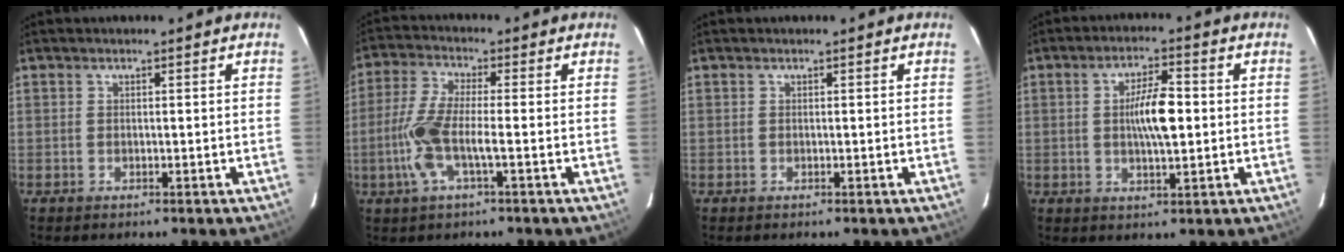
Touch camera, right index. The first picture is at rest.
{"total": 7.9, "force": [-2.0, 1.2, 7.5], "torque": [-0.169, 0.003, -0.046]}
{"total": 0.0}
{"total": 7.1, "force": [0.2, 1.5, 7.0], "torque": [-0.127, 0.007, 0.004]}